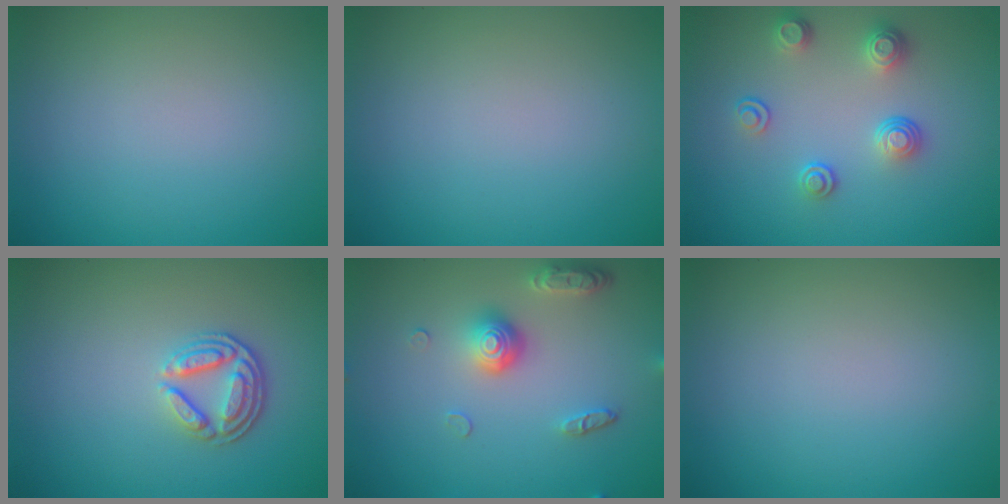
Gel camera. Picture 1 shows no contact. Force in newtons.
{"total": 0.0}
{"total": 2.9, "press": 2.6, "slide": 1.4}
{"total": 3.4, "press": 2.7, "slide": 2.0}
{"total": 3.8, "press": 3.0, "slide": 2.3}
{"total": 0.0}